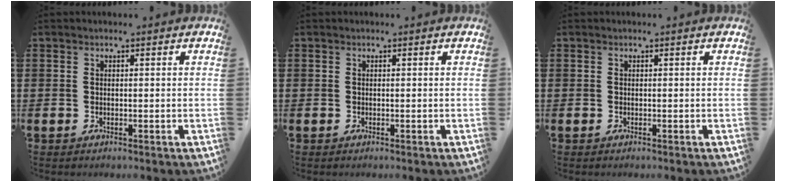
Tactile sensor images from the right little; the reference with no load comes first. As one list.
[{"total": 0.0}, {"total": 0.0}]